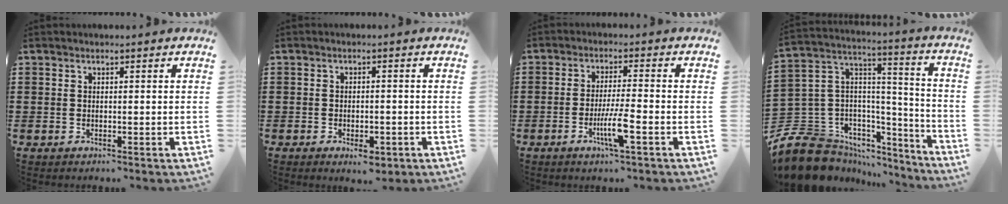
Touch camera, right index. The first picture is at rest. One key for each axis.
{"total": 2.6, "fx": -1.6, "fy": 1.1, "fz": 1.8, "tx": -0.031, "ty": 0.000, "tz": -0.030}
{"total": 5.7, "fx": -2.4, "fy": 0.4, "fz": 5.1, "tx": -0.099, "ty": -0.015, "tz": -0.043}
{"total": 11.4, "fx": -7.7, "fy": 7.5, "fz": 3.6, "tx": -0.115, "ty": -0.001, "tz": -0.149}